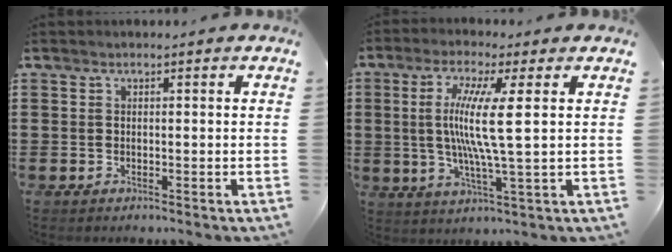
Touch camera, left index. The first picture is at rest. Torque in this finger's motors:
{"motor_torque": [2.14, 0.00, 0.55, 0.21]}